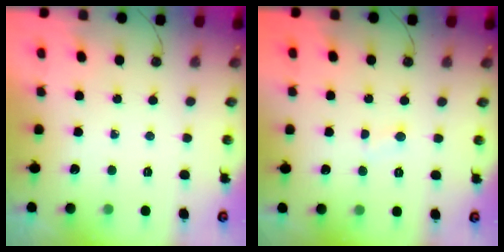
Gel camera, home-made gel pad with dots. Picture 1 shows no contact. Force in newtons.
{"total": 1.7, "press": 1.6, "slide": 0.6}